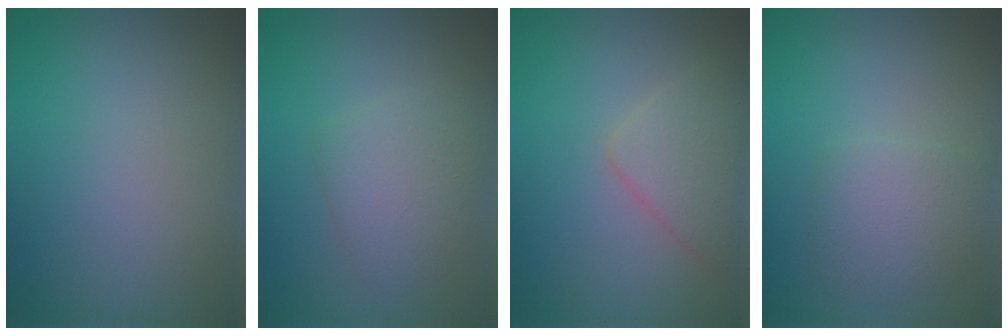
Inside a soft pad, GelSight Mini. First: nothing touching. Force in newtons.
{"total": 3.0, "press": 3.0, "slide": 0.0}
{"total": 2.9, "press": 2.9, "slide": 0.1}
{"total": 2.8, "press": 2.8, "slide": 0.1}